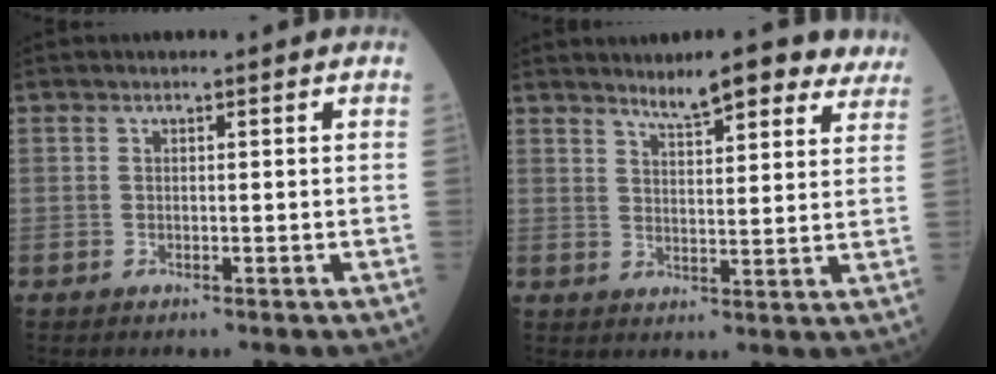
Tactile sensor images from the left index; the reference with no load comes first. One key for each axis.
{"total": 10.4, "fx": 8.8, "fy": 2.2, "fz": 5.1, "tx": -0.056, "ty": 0.003, "tz": 0.105}